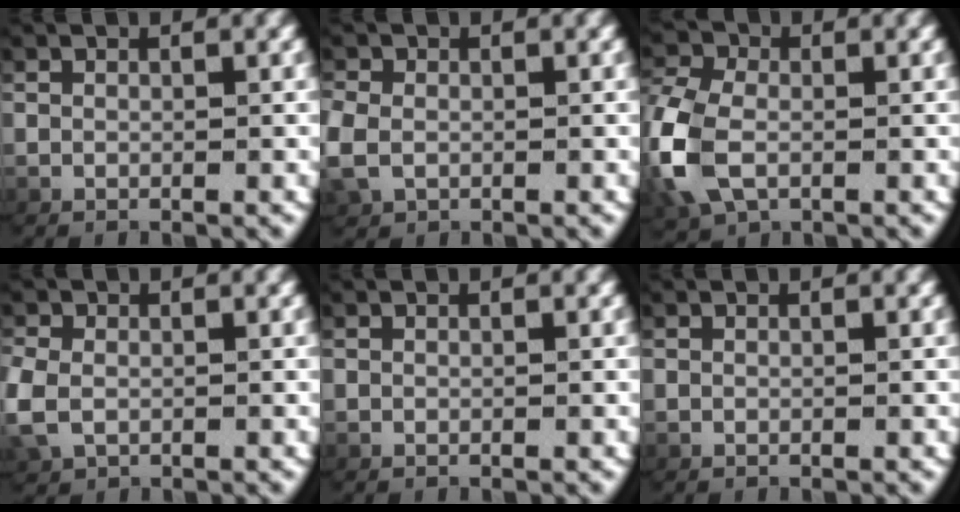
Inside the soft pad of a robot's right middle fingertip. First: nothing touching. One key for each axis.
{"total": 1.6, "fx": -0.1, "fy": 1.3, "fz": 0.9, "tx": -0.035, "ty": -0.003, "tz": 0.007}
{"total": 4.7, "fx": -0.4, "fy": 3.5, "fz": 3.2, "tx": -0.109, "ty": -0.015, "tz": 0.007}
{"total": 2.0, "fx": 0.0, "fy": 1.6, "fz": 1.2, "tx": -0.044, "ty": -0.005, "tz": 0.010}
{"total": 0.0}
{"total": 0.0}